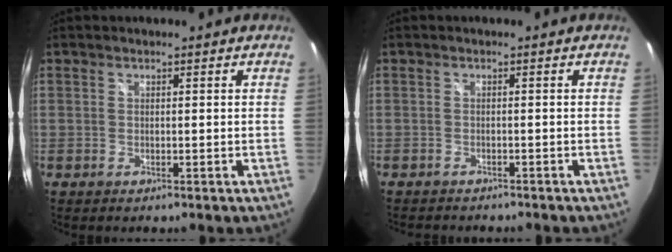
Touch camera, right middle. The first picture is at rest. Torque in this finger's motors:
{"motor_torque": [1.07, -1.07, 0.07, 0.07]}